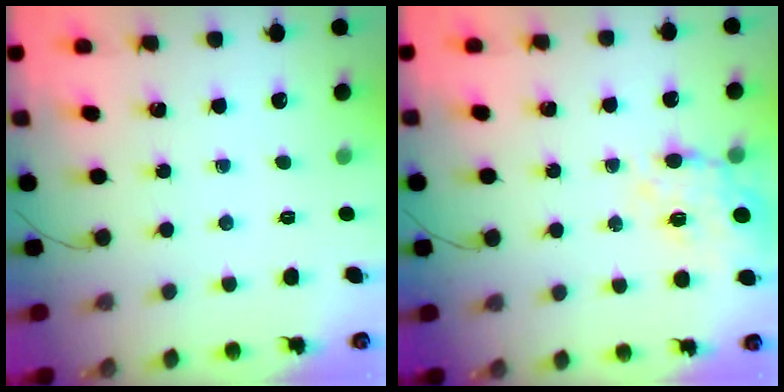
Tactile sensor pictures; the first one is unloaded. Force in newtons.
{"total": 14.4, "press": 14.1, "slide": 2.9}